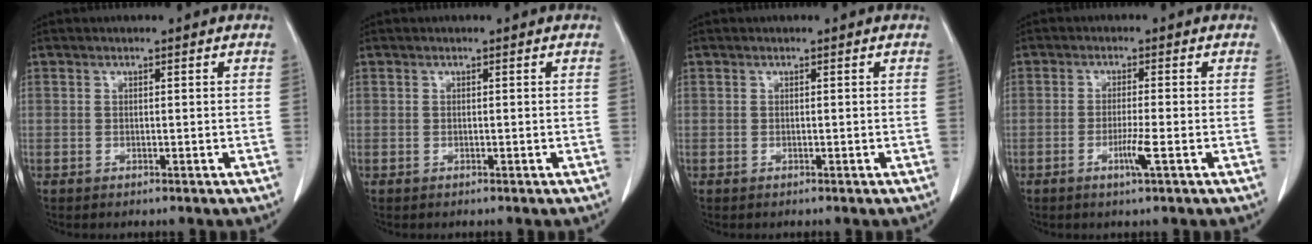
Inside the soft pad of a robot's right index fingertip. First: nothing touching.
{"total": 0.0}
{"total": 0.0}
{"total": 3.3, "force": [-1.3, -0.4, 3.0], "torque": [-0.060, -0.007, -0.027]}